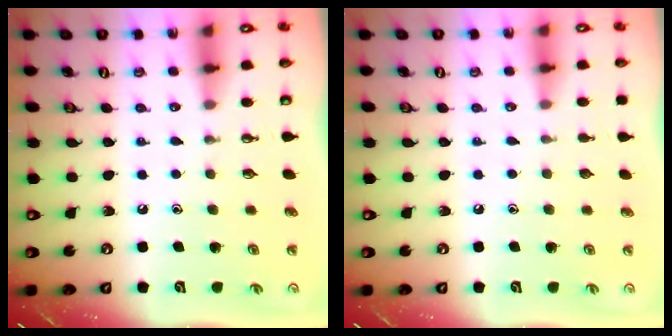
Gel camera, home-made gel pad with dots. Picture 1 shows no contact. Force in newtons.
{"total": 0.0}